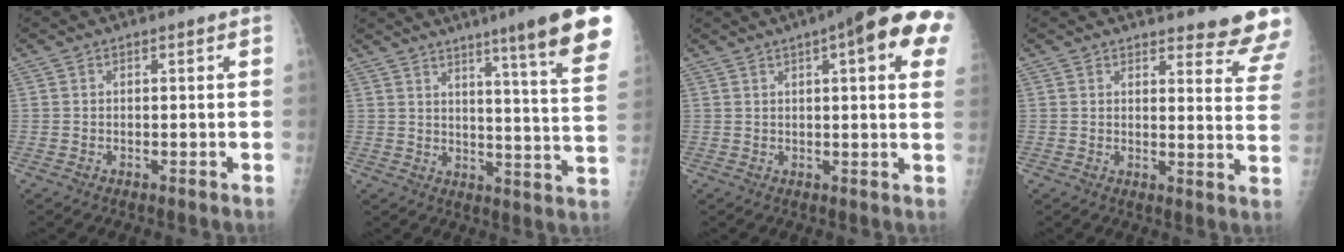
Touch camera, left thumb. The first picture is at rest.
{"total": 18.1, "force": [11.8, 0.4, 13.8], "torque": [-0.166, -0.065, 0.145]}
{"total": 16.2, "force": [6.4, 3.9, 14.4], "torque": [-0.177, 0.005, 0.072]}
{"total": 11.8, "force": [11.2, 1.6, 3.4], "torque": [-0.007, -0.098, 0.107]}